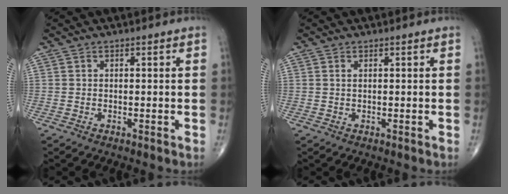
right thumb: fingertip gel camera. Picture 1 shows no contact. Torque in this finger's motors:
{"motor_torque": [-0.34, 0.15, -0.26, -0.21, 0.06]}